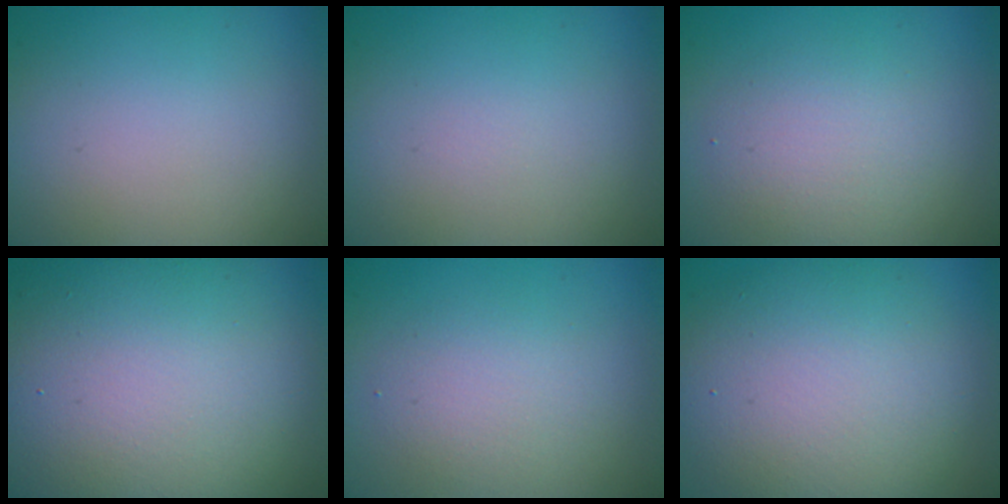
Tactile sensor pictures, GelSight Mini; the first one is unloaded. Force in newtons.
{"total": 0.0}
{"total": 2.7, "press": 2.7, "slide": 0.1}
{"total": 17.0, "press": 16.9, "slide": 1.3}
{"total": 2.4, "press": 2.4, "slide": 0.3}
{"total": 8.5, "press": 8.4, "slide": 0.9}